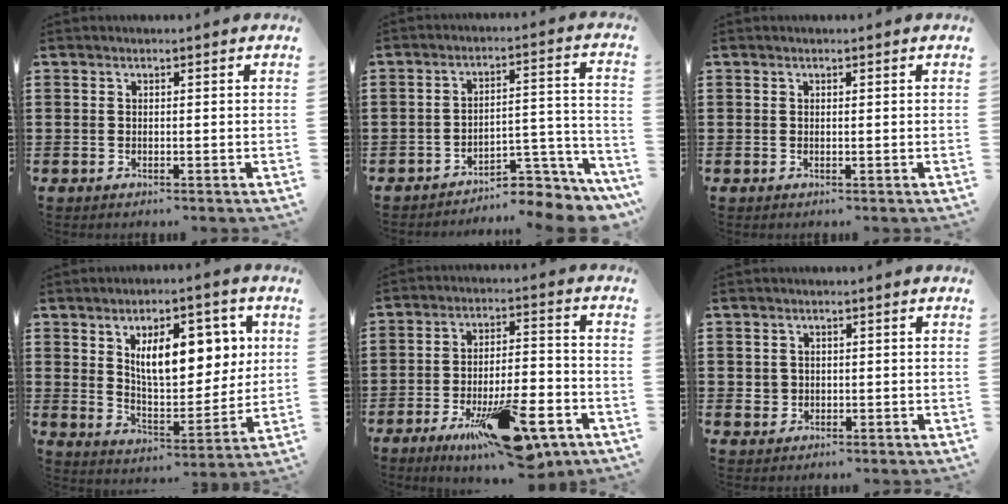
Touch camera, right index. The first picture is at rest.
{"total": 5.7, "force": [-5.0, 1.5, 2.1], "torque": [-0.033, 0.004, -0.097]}
{"total": 0.0}
{"total": 11.4, "force": [4.3, 5.6, 9.0], "torque": [-0.147, -0.002, 0.071]}
{"total": 16.6, "force": [-9.1, 4.9, 12.9], "torque": [-0.199, 0.032, -0.141]}
{"total": 1.6, "force": [0.0, 1.6, 0.4], "torque": [-0.012, 0.008, -0.001]}